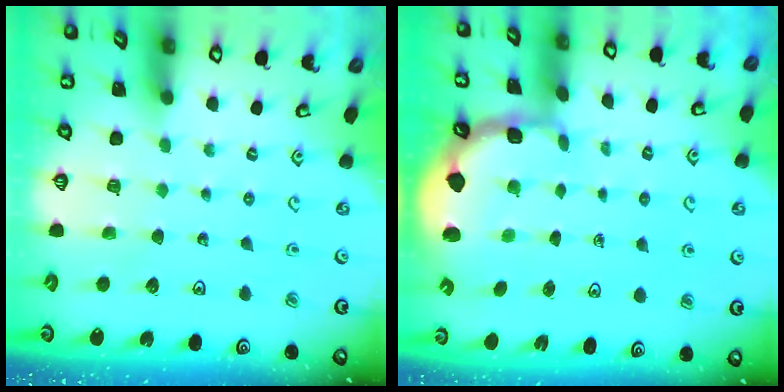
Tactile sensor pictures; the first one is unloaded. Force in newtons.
{"total": 1.8, "press": 1.7, "slide": 0.5}